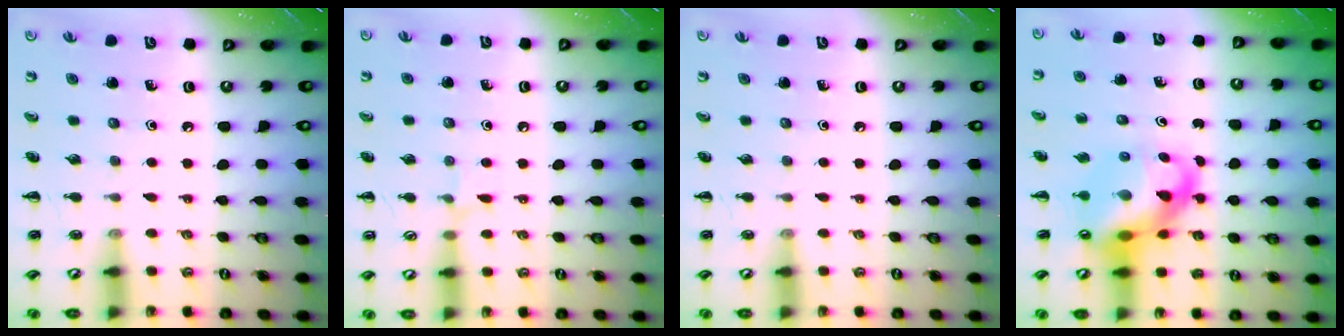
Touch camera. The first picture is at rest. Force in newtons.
{"total": 4.8, "press": 4.5, "slide": 1.8}
{"total": 0.0}
{"total": 14.4, "press": 13.9, "slide": 3.9}